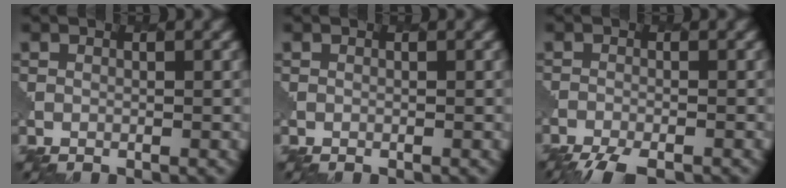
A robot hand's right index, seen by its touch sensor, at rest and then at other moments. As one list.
[{"total": 0.0}, {"total": 5.0, "force": [-4.5, 0.8, 2.0], "torque": [-0.040, -0.018, -0.075]}]